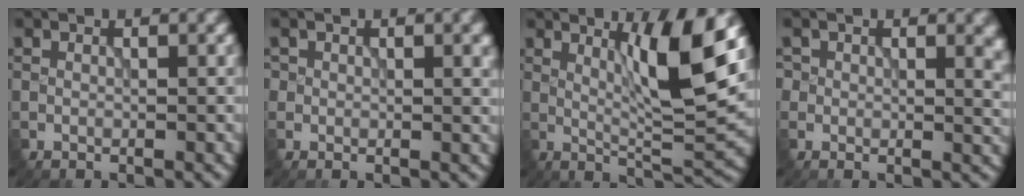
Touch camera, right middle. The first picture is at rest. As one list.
[{"total": 1.8, "force": [0.7, 1.1, 1.2], "torque": [-0.013, -0.001, 0.010]}, {"total": 7.1, "force": [2.4, 0.6, 6.7], "torque": [-0.109, -0.007, 0.046]}, {"total": 3.1, "force": [1.1, 2.3, 1.8], "torque": [-0.022, -0.010, 0.015]}]